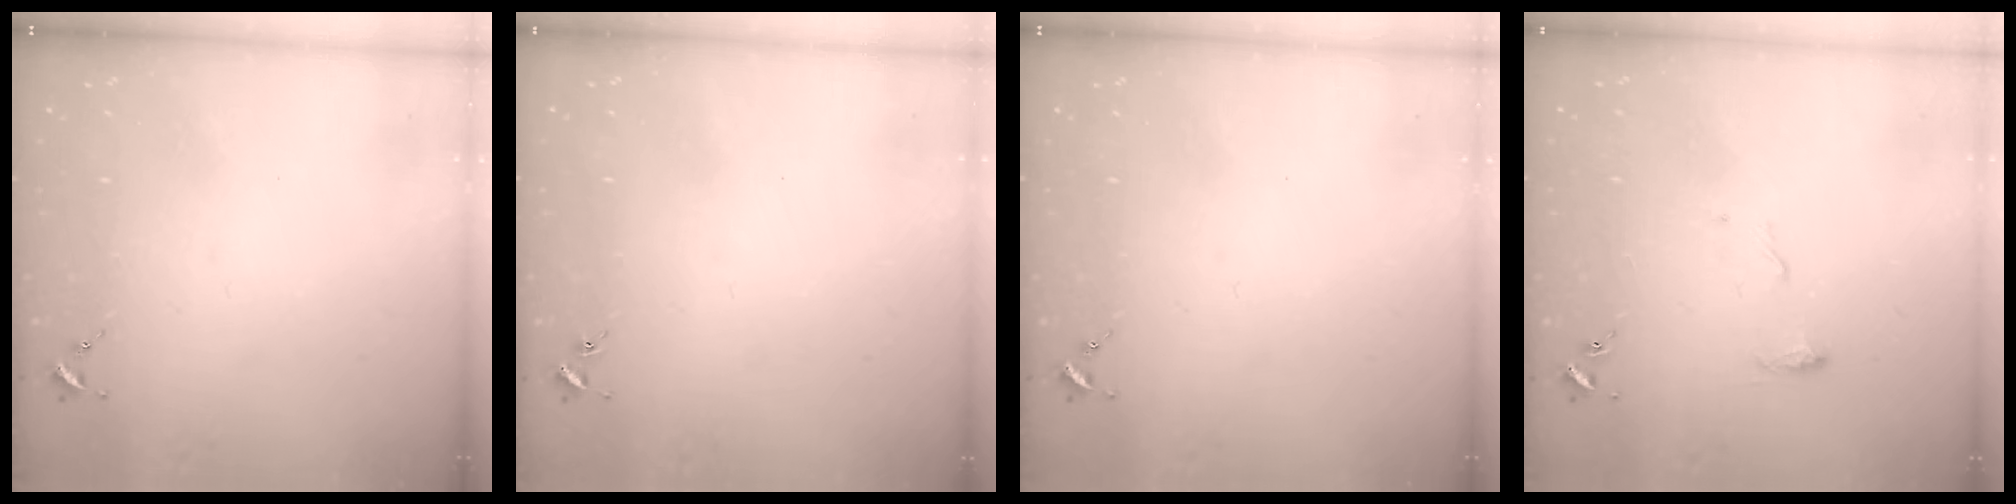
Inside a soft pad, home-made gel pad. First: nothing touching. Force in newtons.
{"total": 0.8, "press": 0.8, "slide": 0.2}
{"total": 0.0}
{"total": 7.9, "press": 7.9, "slide": 0.5}